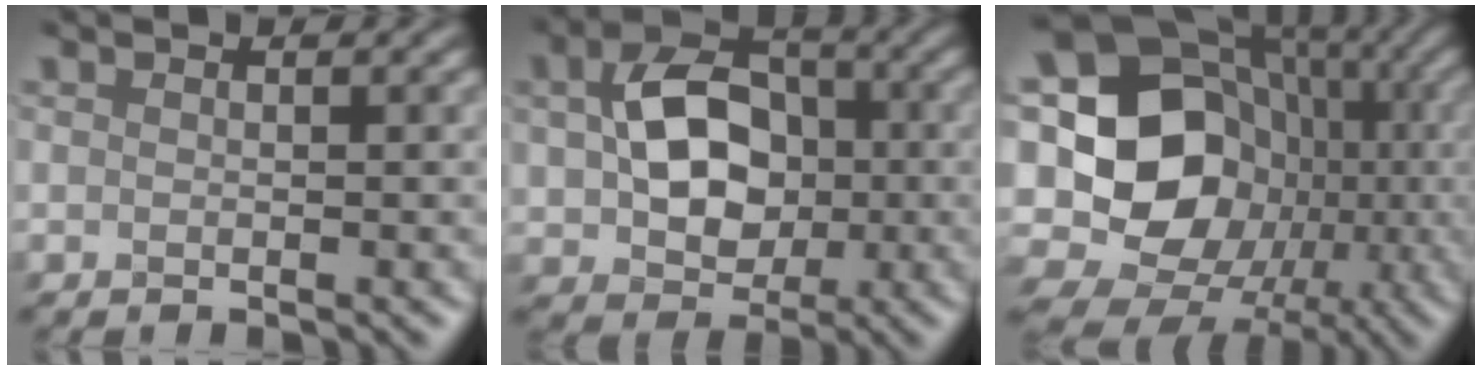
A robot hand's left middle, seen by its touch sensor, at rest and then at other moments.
{"total": 5.9, "force": [0.1, 4.5, 3.7], "torque": [-0.095, 0.000, 0.020]}
{"total": 17.7, "force": [-1.1, 15.7, 8.1], "torque": [-0.167, 0.035, -0.019]}